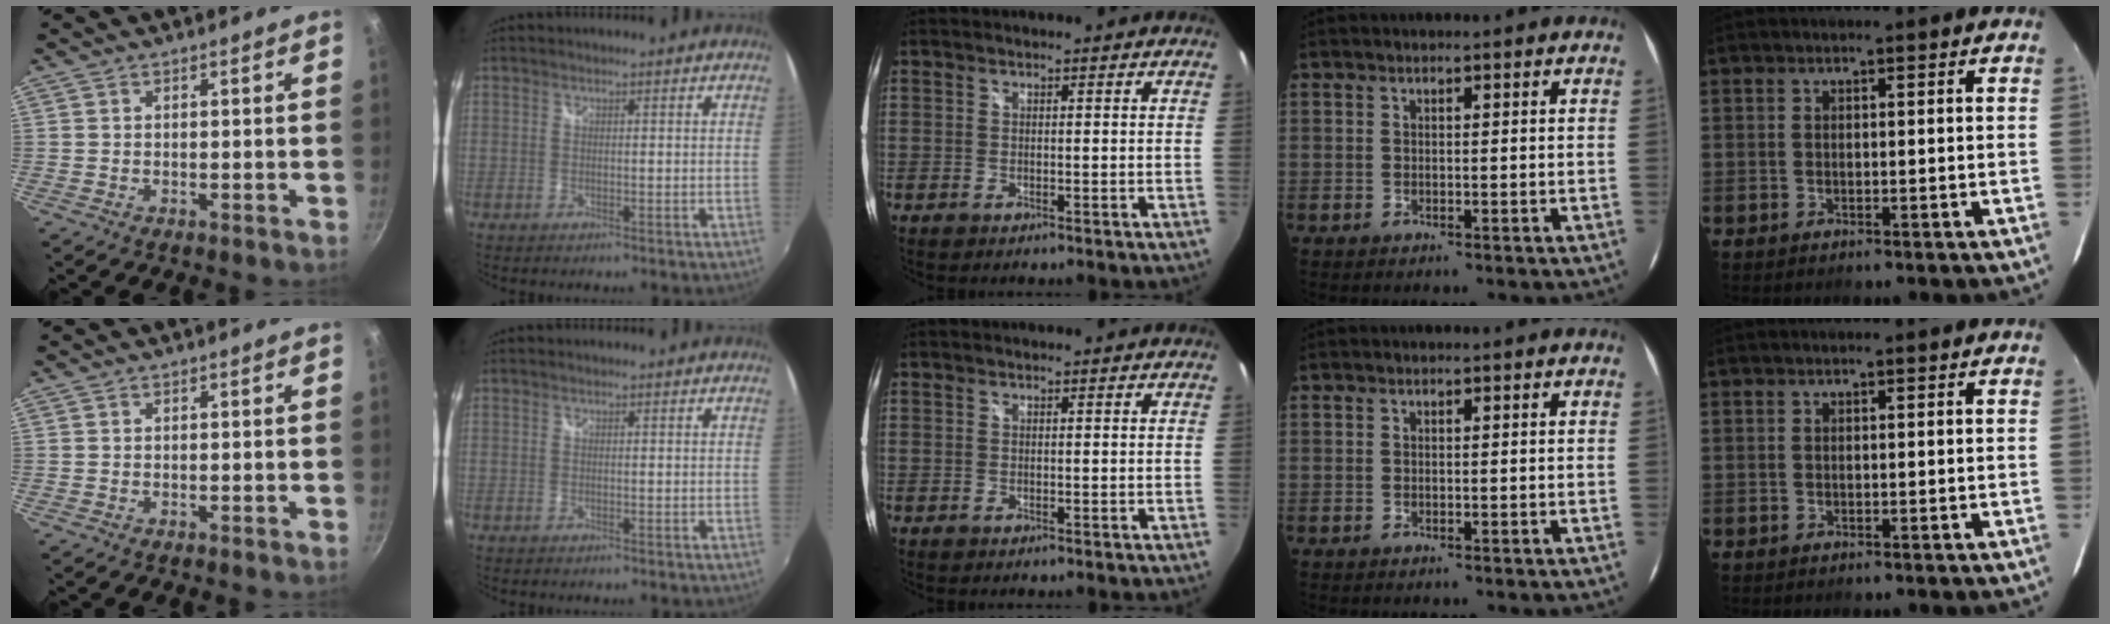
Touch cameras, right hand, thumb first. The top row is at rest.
{}